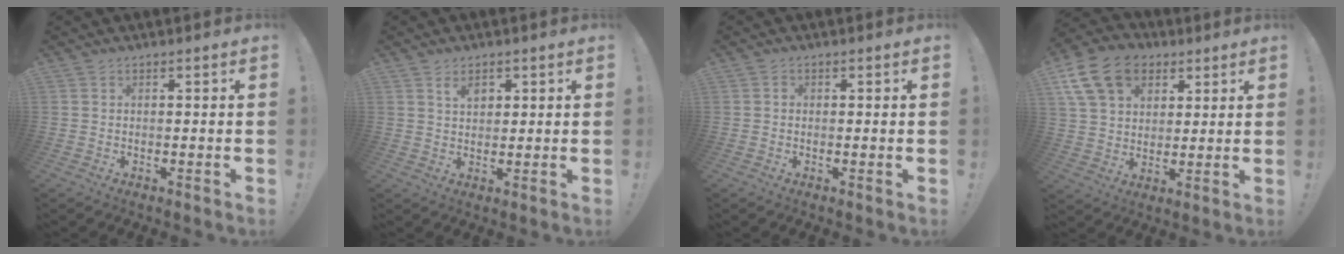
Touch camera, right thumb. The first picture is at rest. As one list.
[{"total": 4.4, "force": [2.3, 2.6, 2.6], "torque": [-0.033, -0.004, 0.037]}, {"total": 0.9, "force": [-0.3, 0.7, 0.5], "torque": [-0.008, 0.005, -0.006]}, {"total": 16.9, "force": [7.4, 12.3, 8.9], "torque": [-0.150, -0.026, 0.142]}]